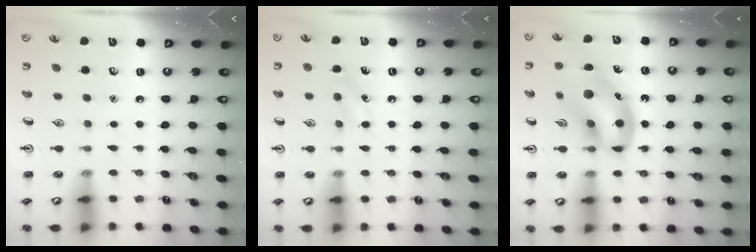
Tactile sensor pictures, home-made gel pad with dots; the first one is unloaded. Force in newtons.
{"total": 6.5, "press": 6.2, "slide": 1.9}
{"total": 14.0, "press": 13.7, "slide": 2.9}